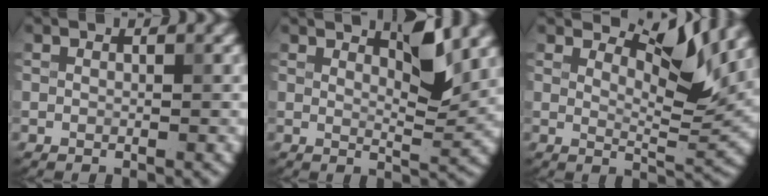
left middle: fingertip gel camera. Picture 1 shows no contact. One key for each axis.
{"total": 2.2, "fx": 1.4, "fy": 0.0, "fz": 1.7, "tx": -0.043, "ty": -0.004, "tz": 0.039}
{"total": 4.5, "fx": 3.2, "fy": 0.7, "fz": 3.1, "tx": -0.062, "ty": -0.001, "tz": 0.069}